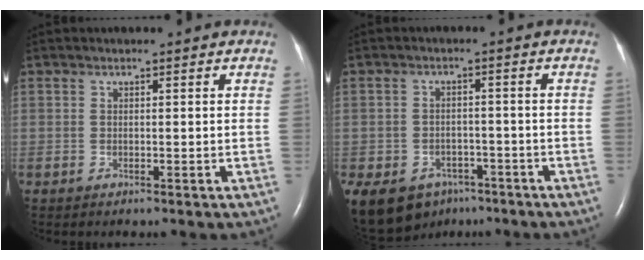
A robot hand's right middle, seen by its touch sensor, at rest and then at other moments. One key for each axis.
{"total": 14.1, "fx": -8.2, "fy": 10.2, "fz": 5.2, "tx": -0.136, "ty": -0.001, "tz": -0.107}